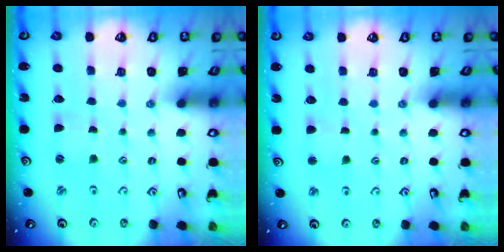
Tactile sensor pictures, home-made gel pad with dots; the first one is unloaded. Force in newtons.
{"total": 2.1, "press": 2.1, "slide": 0.2}